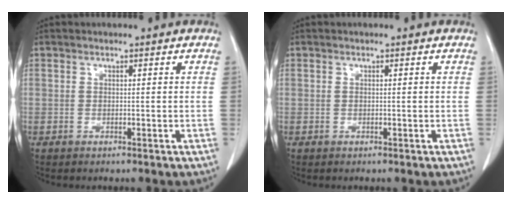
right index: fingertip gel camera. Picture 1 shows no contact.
{"total": 0.0}